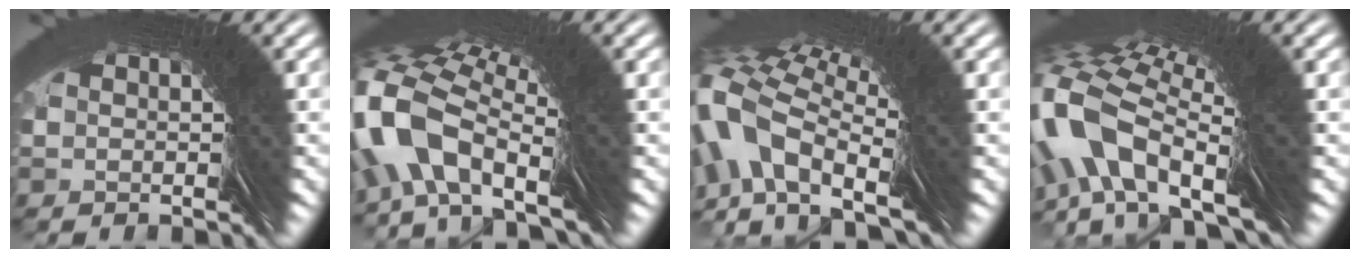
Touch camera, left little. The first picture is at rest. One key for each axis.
{"total": 3.8, "fx": 2.1, "fy": 1.4, "fz": 2.8, "tx": -0.046, "ty": 0.029, "tz": 0.010}
{"total": 4.1, "fx": 0.9, "fy": 2.0, "fz": 3.5, "tx": -0.061, "ty": 0.016, "tz": -0.003}
{"total": 4.4, "fx": 1.8, "fy": 1.5, "fz": 3.8, "tx": -0.061, "ty": 0.031, "tz": 0.004}